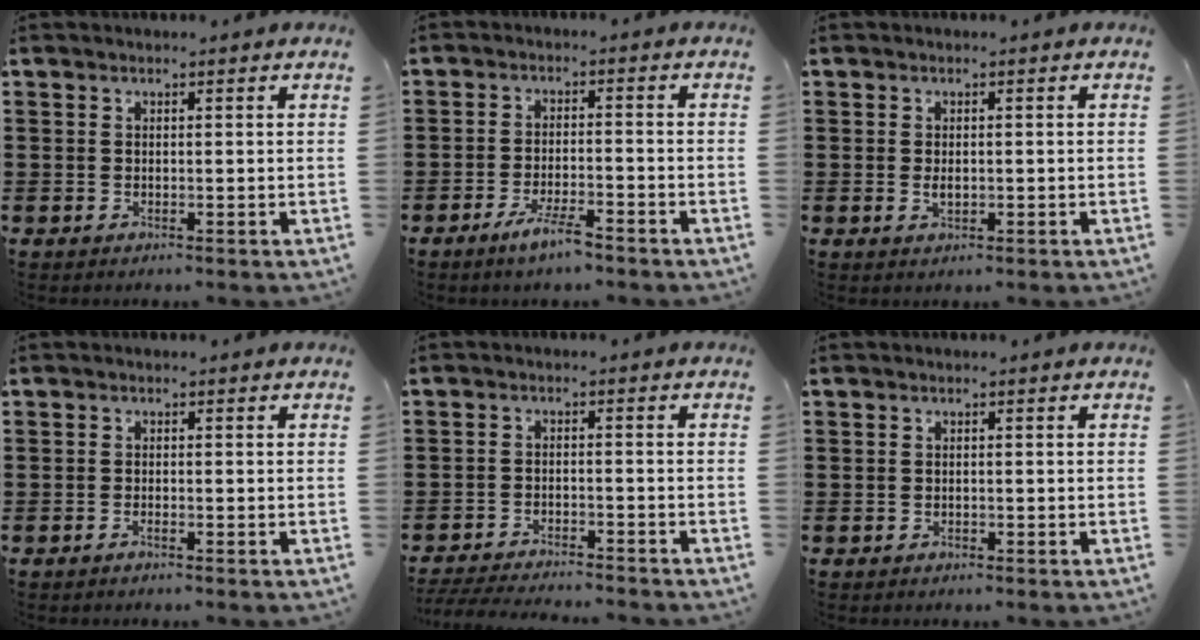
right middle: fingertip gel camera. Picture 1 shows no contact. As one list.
[{"total": 4.4, "force": [-3.2, 0.6, 3.0], "torque": [-0.061, -0.002, -0.058]}, {"total": 1.4, "force": [-0.1, 0.7, 1.2], "torque": [-0.024, 0.002, -0.002]}, {"total": 0.7, "force": [-0.5, -0.1, 0.5], "torque": [-0.012, -0.005, -0.009]}, {"total": 3.8, "force": [-3.7, 0.0, 0.8], "torque": [-0.021, -0.005, -0.078]}, {"total": 0.6, "force": [-0.4, 0.4, 0.0], "torque": [0.001, 0.004, -0.010]}]